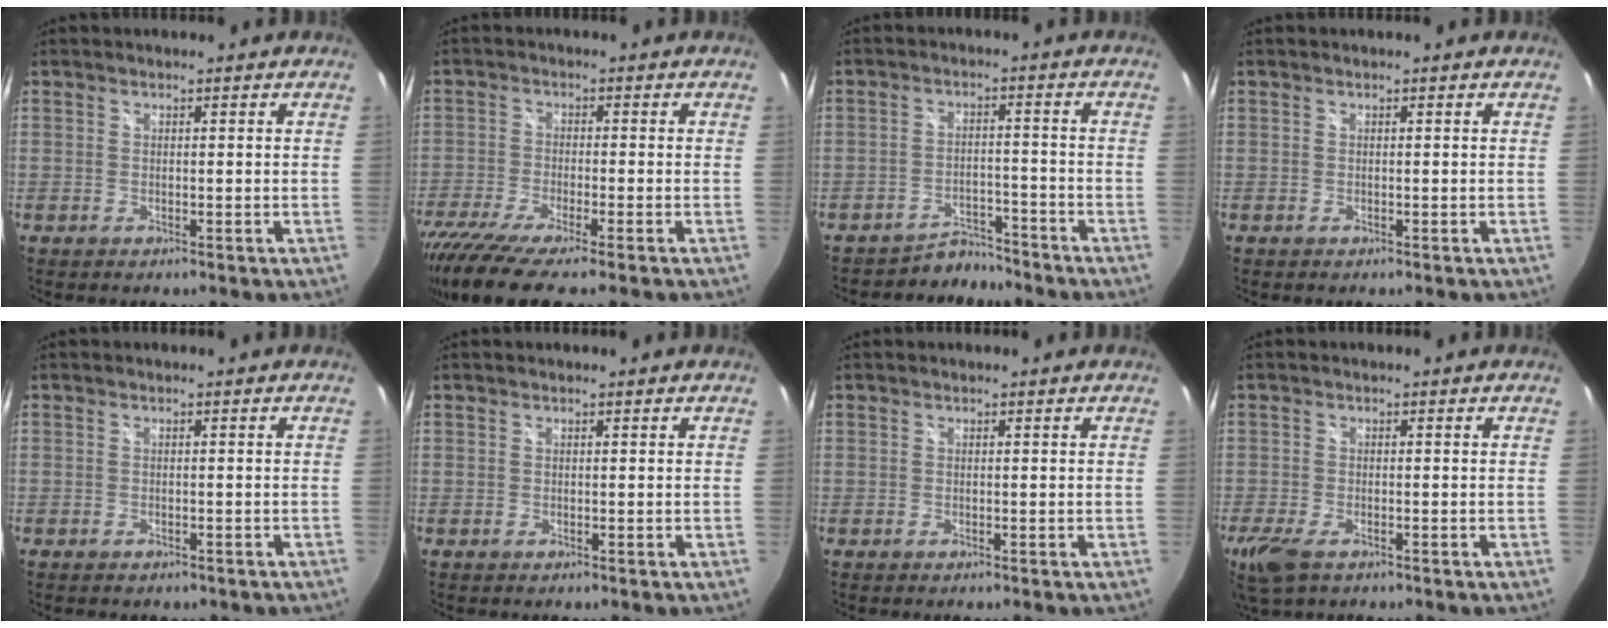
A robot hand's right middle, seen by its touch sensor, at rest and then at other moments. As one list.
[{"total": 12.6, "force": [-9.9, 0.9, 7.8], "torque": [-0.169, -0.055, -0.170]}, {"total": 5.1, "force": [-4.9, 1.2, -0.5], "torque": [0.004, 0.009, -0.079]}, {"total": 0.0}, {"total": 3.1, "force": [-2.4, 1.4, 1.3], "torque": [-0.026, -0.017, -0.030]}, {"total": 0.0}, {"total": 0.0}, {"total": 5.9, "force": [-3.8, 2.6, 3.8], "torque": [-0.097, -0.022, -0.070]}]